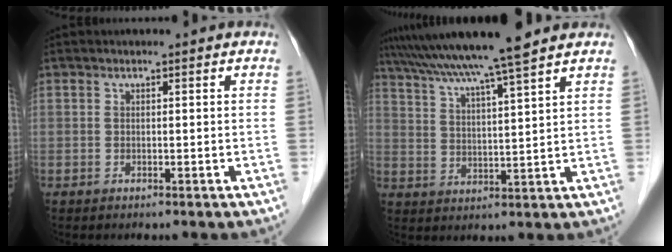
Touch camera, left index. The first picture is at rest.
{"total": 12.5, "force": [10.6, -1.6, 6.5], "torque": [-0.116, 0.016, 0.169]}